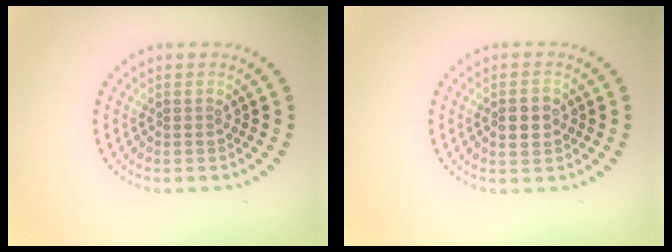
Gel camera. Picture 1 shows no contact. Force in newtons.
{"total": 2.5, "press": 2.5, "slide": 0.1}